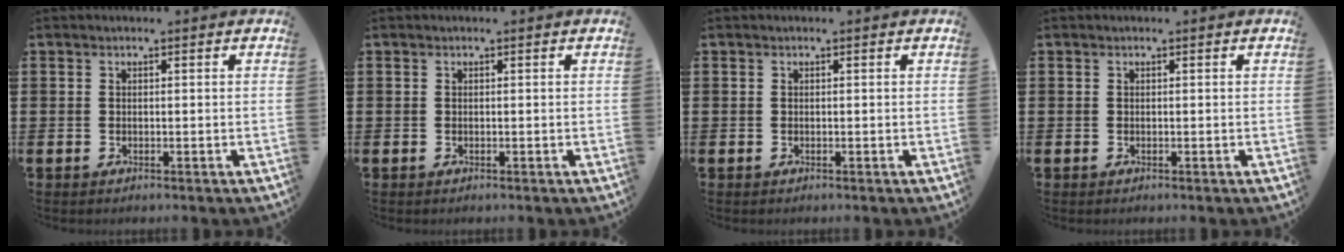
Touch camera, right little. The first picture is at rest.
{"total": 0.0}
{"total": 0.0}
{"total": 0.0}